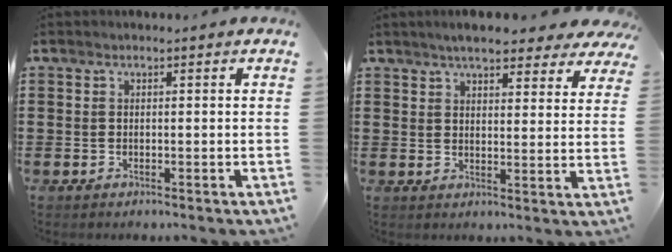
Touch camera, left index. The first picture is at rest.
{"total": 5.9, "force": [5.2, 0.9, 2.6], "torque": [-0.059, -0.013, 0.093]}